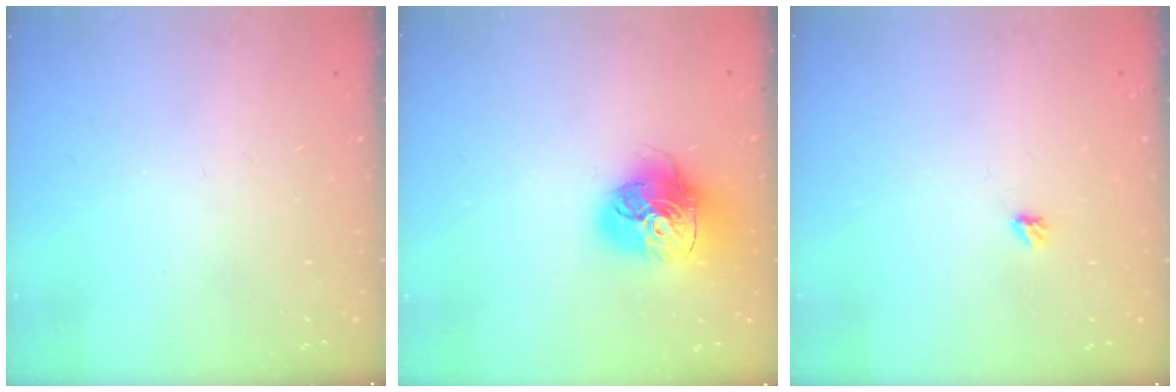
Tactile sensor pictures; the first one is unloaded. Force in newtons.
{"total": 17.5, "press": 17.4, "slide": 1.9}
{"total": 2.9, "press": 2.9, "slide": 0.5}